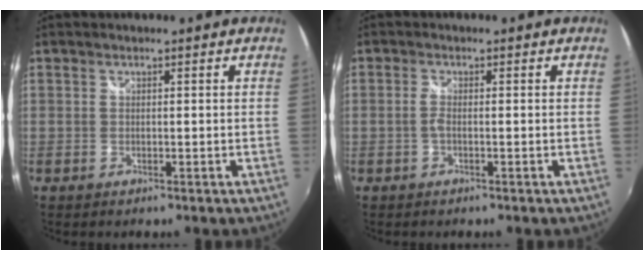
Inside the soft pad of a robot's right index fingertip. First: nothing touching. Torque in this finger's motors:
{"motor_torque": [0.35, -0.40, 0.13, 0.05]}